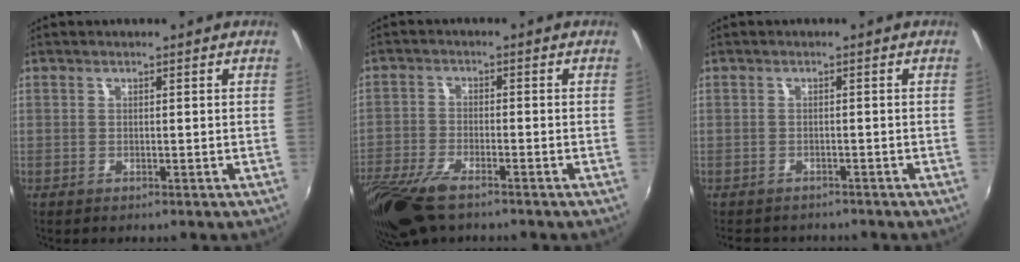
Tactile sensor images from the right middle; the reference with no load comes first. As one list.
[{"total": 12.1, "force": [-8.6, 4.1, 7.4], "torque": [-0.176, -0.041, -0.166]}, {"total": 4.3, "force": [-3.8, 1.5, 1.1], "torque": [-0.028, -0.016, -0.058]}]